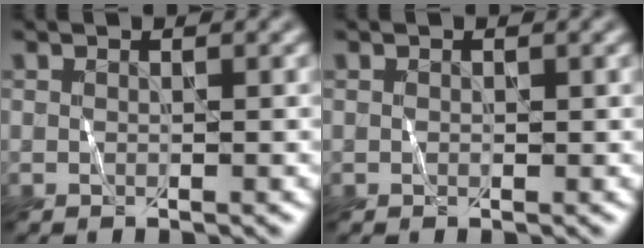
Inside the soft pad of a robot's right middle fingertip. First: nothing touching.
{"total": 0.0}